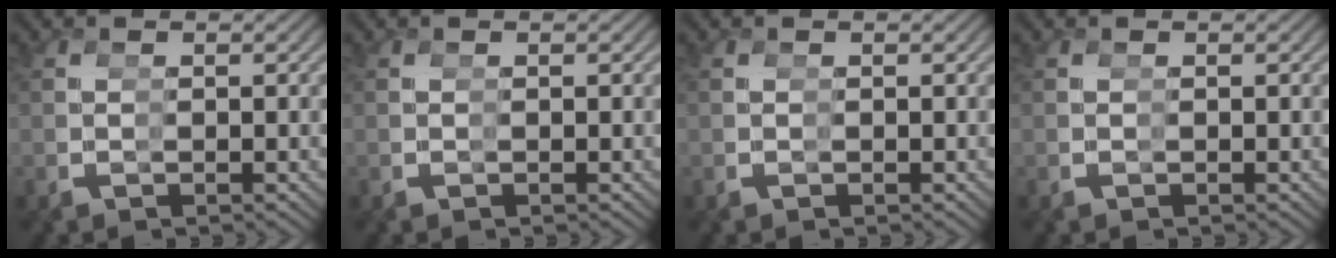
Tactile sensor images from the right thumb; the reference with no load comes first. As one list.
[{"total": 0.0}, {"total": 0.0}, {"total": 0.0}]